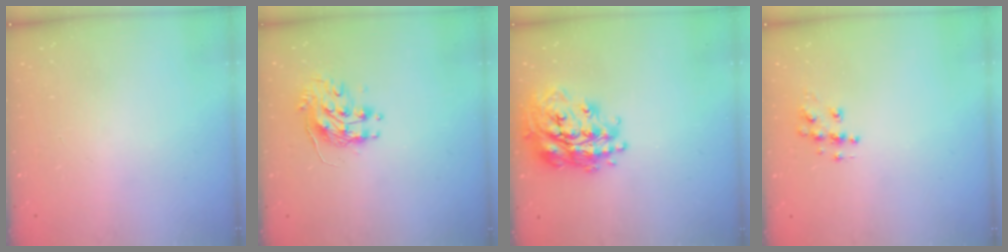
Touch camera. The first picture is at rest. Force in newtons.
{"total": 9.2, "press": 9.2, "slide": 0.7}
{"total": 21.0, "press": 20.9, "slide": 1.5}
{"total": 7.3, "press": 7.3, "slide": 0.2}